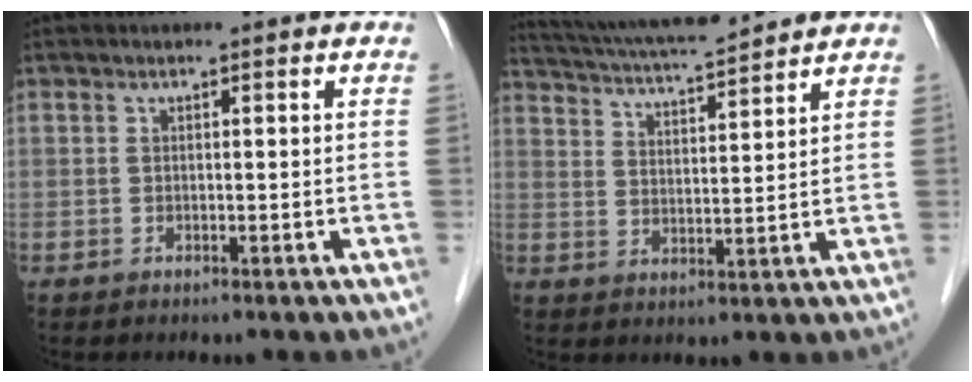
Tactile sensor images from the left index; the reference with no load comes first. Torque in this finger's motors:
{"motor_torque": [0.86, -1.02, 0.31, 0.07]}